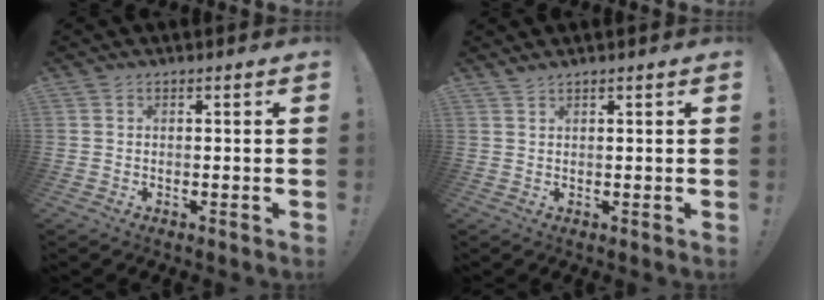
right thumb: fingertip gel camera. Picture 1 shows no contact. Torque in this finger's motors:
{"motor_torque": [0.03, 2.57, 1.06, 1.09, 0.22]}